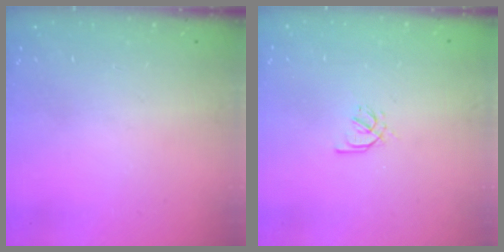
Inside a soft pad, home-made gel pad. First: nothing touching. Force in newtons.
{"total": 2.1, "press": 2.0, "slide": 0.7}